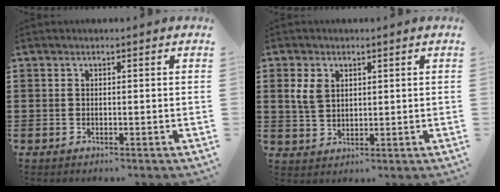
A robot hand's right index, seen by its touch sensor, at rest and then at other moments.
{"total": 4.1, "force": [1.5, 2.8, 2.5], "torque": [-0.058, 0.009, 0.028]}